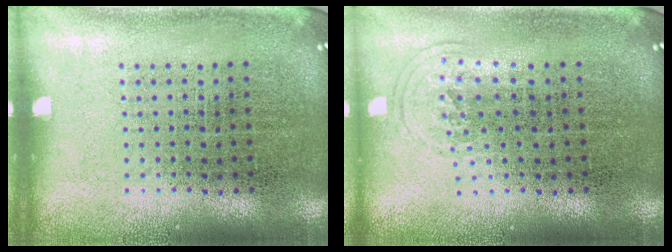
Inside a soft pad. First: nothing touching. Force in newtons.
{"total": 0.9, "press": 0.7, "slide": 0.7}